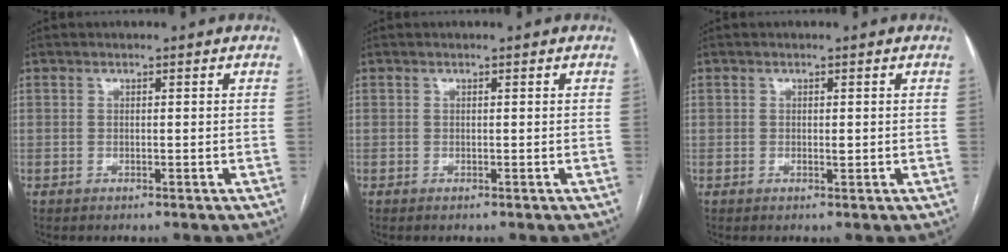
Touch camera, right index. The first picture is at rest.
{"total": 0.0}
{"total": 0.8, "force": [0.0, 0.3, 0.8], "torque": [-0.011, -0.002, 0.000]}